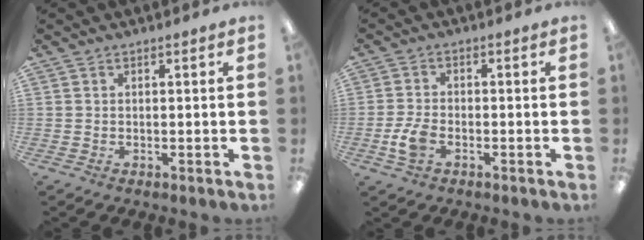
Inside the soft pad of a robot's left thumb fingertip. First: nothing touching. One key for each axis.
{"total": 5.1, "fx": -1.9, "fy": 3.0, "fz": 3.6, "tx": -0.083, "ty": 0.004, "tz": -0.038}